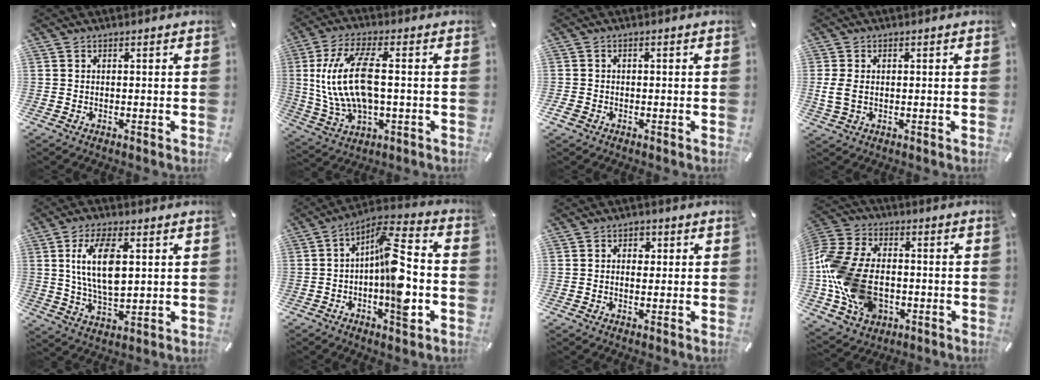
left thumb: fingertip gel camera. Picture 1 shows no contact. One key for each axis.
{"total": 15.1, "fx": 1.2, "fy": 6.9, "fz": 13.3, "tx": -0.287, "ty": -0.005, "tz": 0.019}
{"total": 1.5, "fx": -0.7, "fy": 1.2, "fz": 0.6, "tx": -0.011, "ty": 0.003, "tz": -0.015}
{"total": 4.0, "fx": 0.2, "fy": 2.7, "fz": 2.9, "tx": -0.071, "ty": 0.001, "tz": 0.001}
{"total": 12.2, "fx": 3.0, "fy": 5.8, "fz": 10.3, "tx": -0.211, "ty": -0.005, "tz": 0.046}
{"total": 15.9, "fx": -3.2, "fy": 5.6, "fz": 14.5, "tx": -0.234, "ty": -0.001, "tz": -0.059}
{"total": 2.9, "fx": 0.1, "fy": 2.3, "fz": 1.8, "tx": -0.014, "ty": -0.003, "tz": -0.006}
{"total": 19.4, "fx": -3.4, "fy": 14.3, "fz": 12.7, "tx": -0.282, "ty": 0.024, "tz": -0.053}